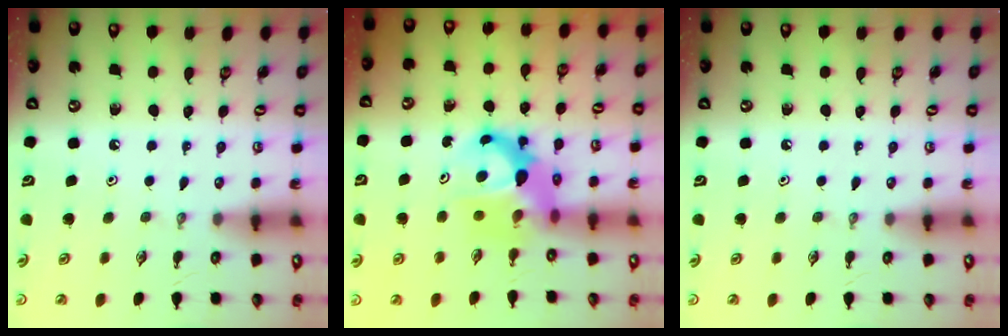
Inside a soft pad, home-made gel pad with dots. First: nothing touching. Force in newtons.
{"total": 7.7, "press": 7.7, "slide": 0.5}
{"total": 0.0}